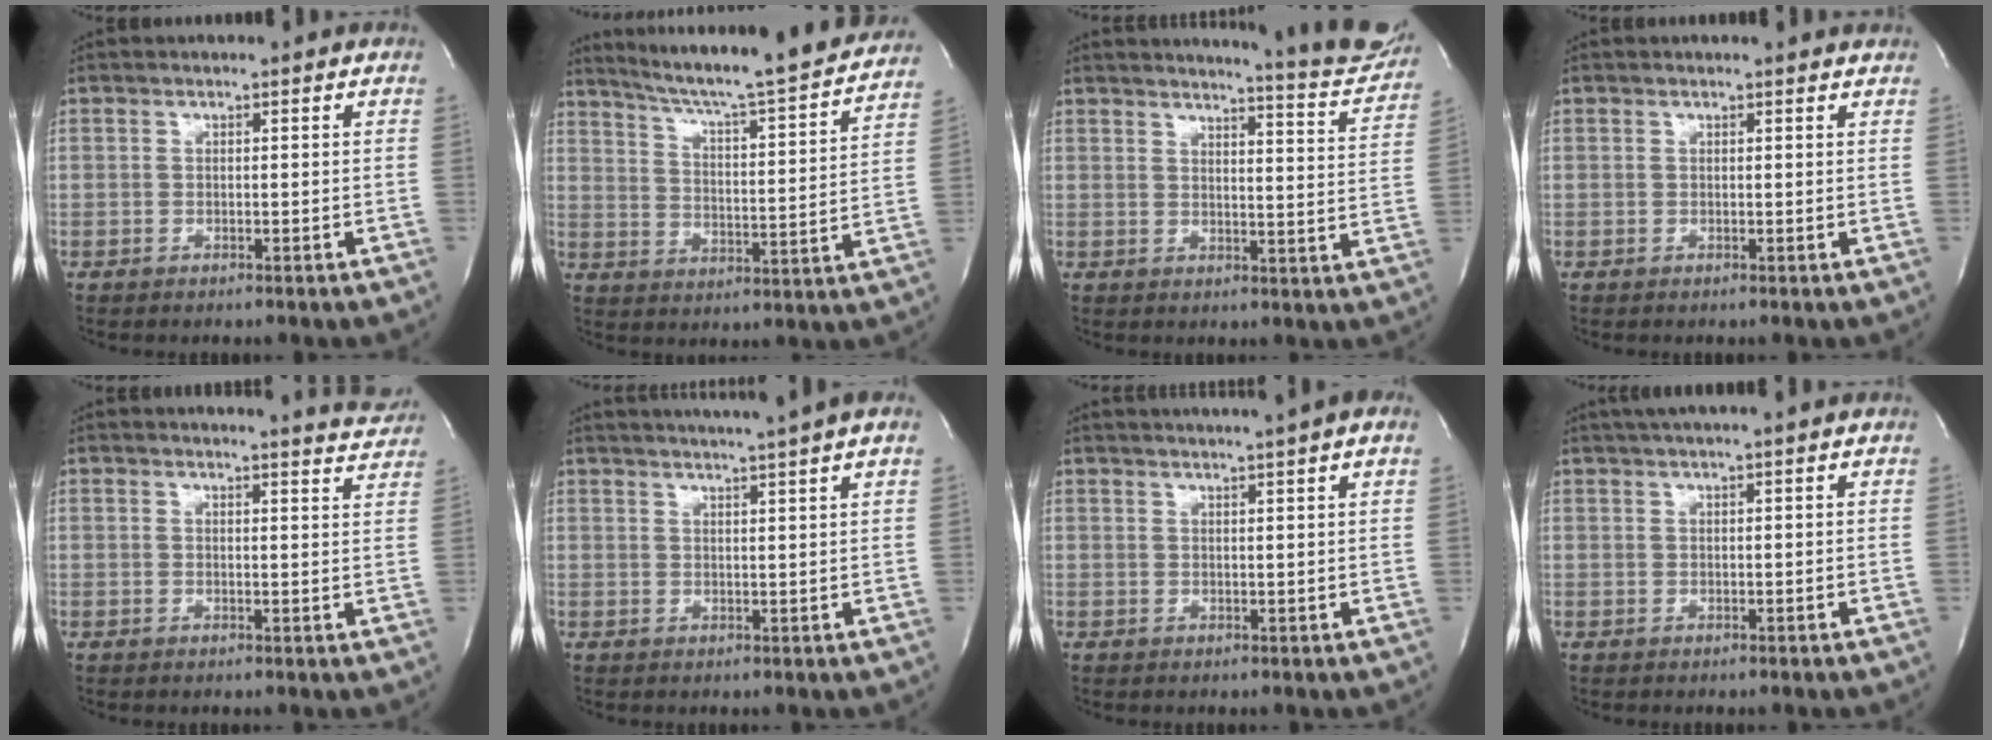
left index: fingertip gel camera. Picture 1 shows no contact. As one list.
[{"total": 22.6, "force": [20.5, 0.3, 9.4], "torque": [-0.150, -0.043, 0.277]}, {"total": 13.9, "force": [13.3, 0.4, 3.8], "torque": [-0.048, -0.078, 0.139]}, {"total": 2.5, "force": [2.5, 0.1, 0.4], "torque": [-0.011, 0.000, 0.016]}, {"total": 6.8, "force": [6.8, -0.2, 0.6], "torque": [-0.008, -0.034, 0.057]}, {"total": 9.3, "force": [7.9, -1.5, 4.6], "torque": [-0.071, 0.009, 0.097]}, {"total": 9.4, "force": [7.8, -0.5, 5.3], "torque": [-0.084, 0.024, 0.086]}, {"total": 5.1, "force": [4.1, -0.8, 2.9], "torque": [-0.044, 0.026, 0.065]}]